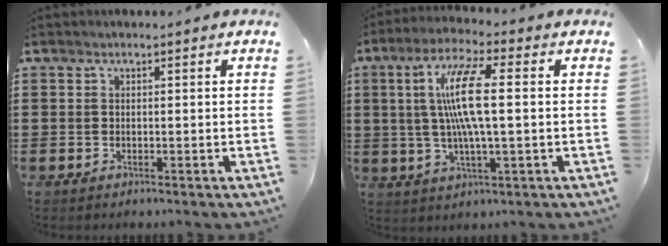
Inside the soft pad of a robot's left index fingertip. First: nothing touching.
{"total": 10.3, "force": [1.3, 2.0, 10.1], "torque": [-0.216, 0.001, 0.009]}